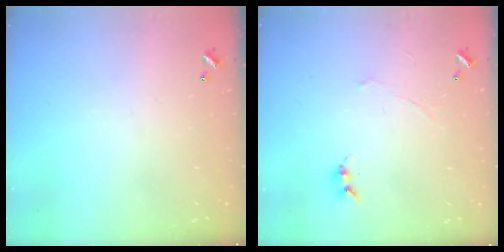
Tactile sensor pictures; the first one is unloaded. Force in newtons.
{"total": 0.7, "press": 0.5, "slide": 0.5}